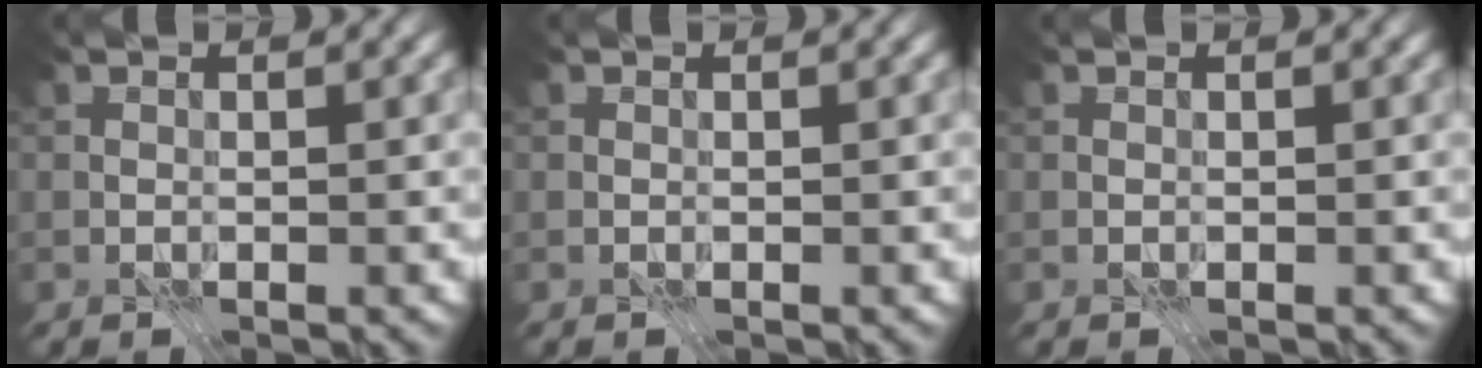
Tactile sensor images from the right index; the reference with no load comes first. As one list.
[{"total": 0.0}, {"total": 0.0}]